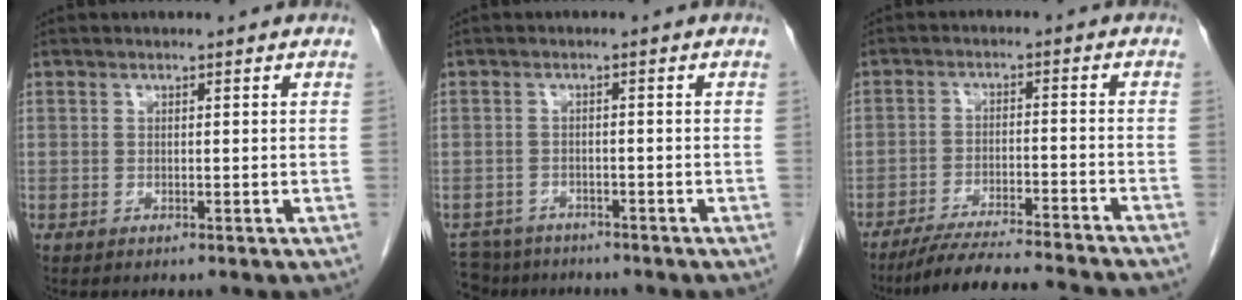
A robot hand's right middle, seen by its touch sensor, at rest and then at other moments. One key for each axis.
{"total": 5.6, "fx": -5.0, "fy": 2.5, "fz": -0.1, "tx": 0.005, "ty": 0.001, "tz": -0.080}
{"total": 14.5, "fx": -13.1, "fy": -0.1, "fz": 6.1, "tx": -0.087, "ty": -0.019, "tz": -0.198}